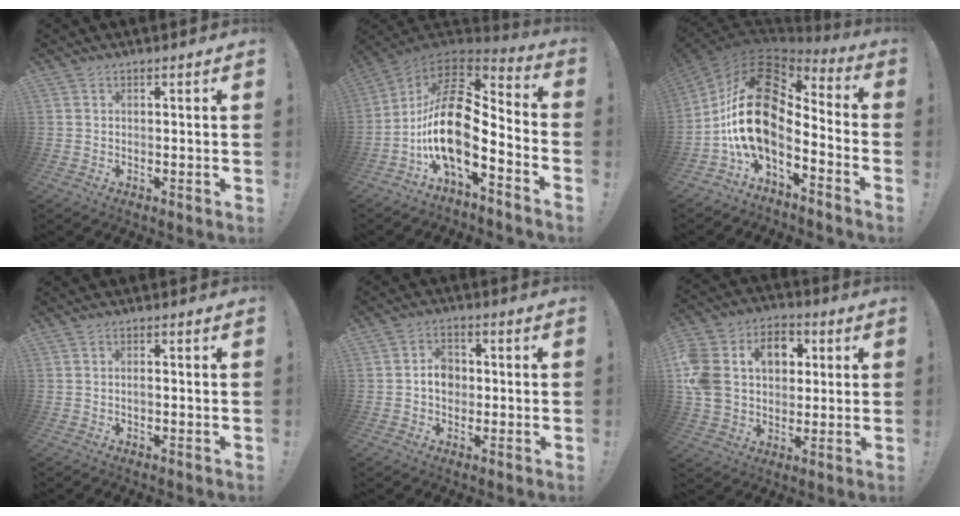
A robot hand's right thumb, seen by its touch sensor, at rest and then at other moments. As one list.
[{"total": 18.9, "force": [-2.9, 8.0, 16.9], "torque": [-0.340, 0.007, -0.052]}, {"total": 20.2, "force": [0.5, 10.6, 17.2], "torque": [-0.337, 0.001, 0.012]}, {"total": 1.1, "force": [-0.5, 0.2, 0.9], "torque": [-0.023, 0.003, -0.009]}, {"total": 5.8, "force": [-0.4, 4.6, 3.5], "torque": [-0.050, 0.008, -0.009]}, {"total": 17.6, "force": [4.1, 13.8, 10.2], "torque": [-0.177, 0.004, 0.080]}]